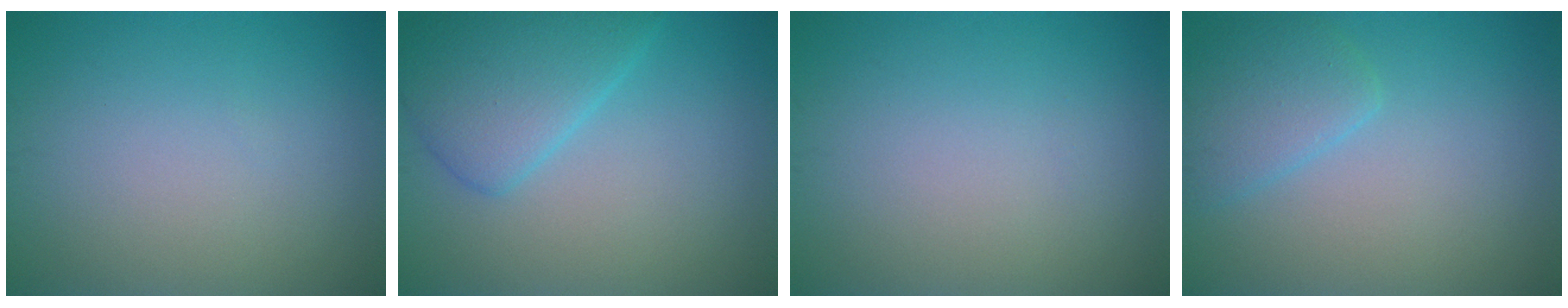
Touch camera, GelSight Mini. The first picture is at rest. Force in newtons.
{"total": 4.9, "press": 4.9, "slide": 0.1}
{"total": 0.0}
{"total": 2.9, "press": 2.9, "slide": 0.1}